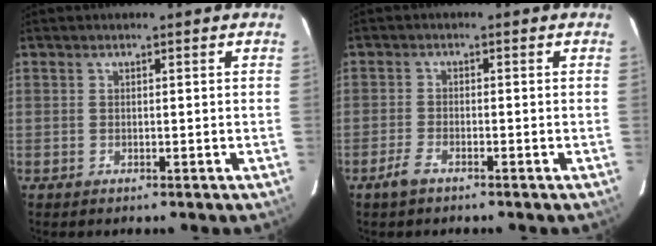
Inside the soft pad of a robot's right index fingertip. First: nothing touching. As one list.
[{"total": 2.3, "force": [-1.7, 0.6, 1.4], "torque": [-0.038, -0.002, -0.034]}]